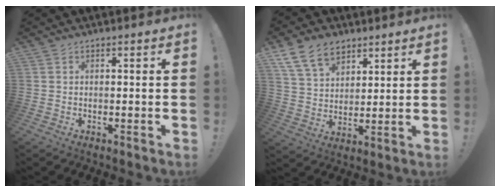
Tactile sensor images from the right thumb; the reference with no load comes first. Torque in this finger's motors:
{"motor_torque": [0.40, 2.34, 0.55, 0.78, 0.00]}